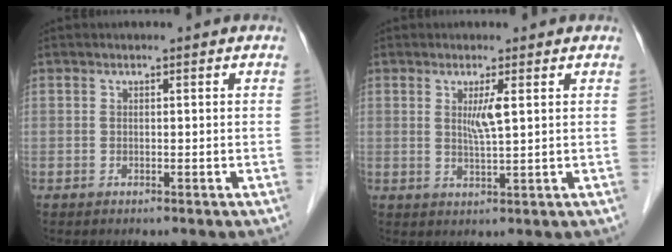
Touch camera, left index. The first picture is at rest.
{"total": 2.9, "force": [0.9, -0.2, 2.8], "torque": [-0.057, -0.005, 0.019]}